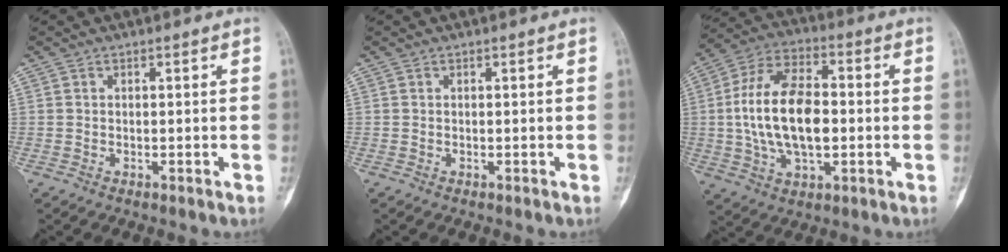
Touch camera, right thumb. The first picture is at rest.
{"total": 0.0}
{"total": 17.1, "force": [-0.3, 9.4, 14.3], "torque": [-0.264, 0.018, -0.008]}